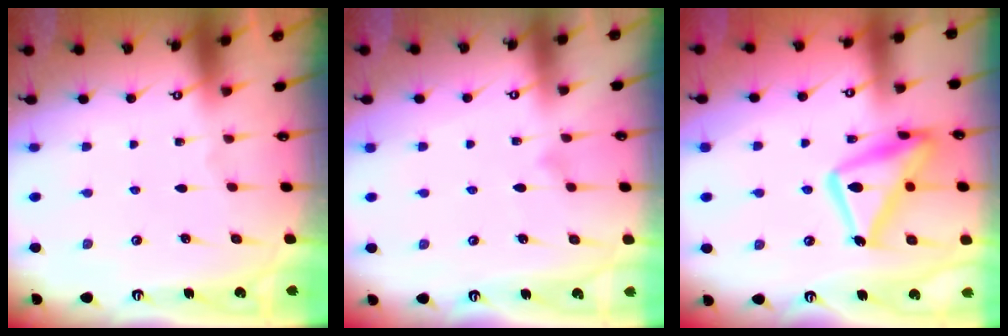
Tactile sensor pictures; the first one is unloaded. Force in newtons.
{"total": 8.1, "press": 8.1, "slide": 0.5}
{"total": 17.4, "press": 17.3, "slide": 1.3}